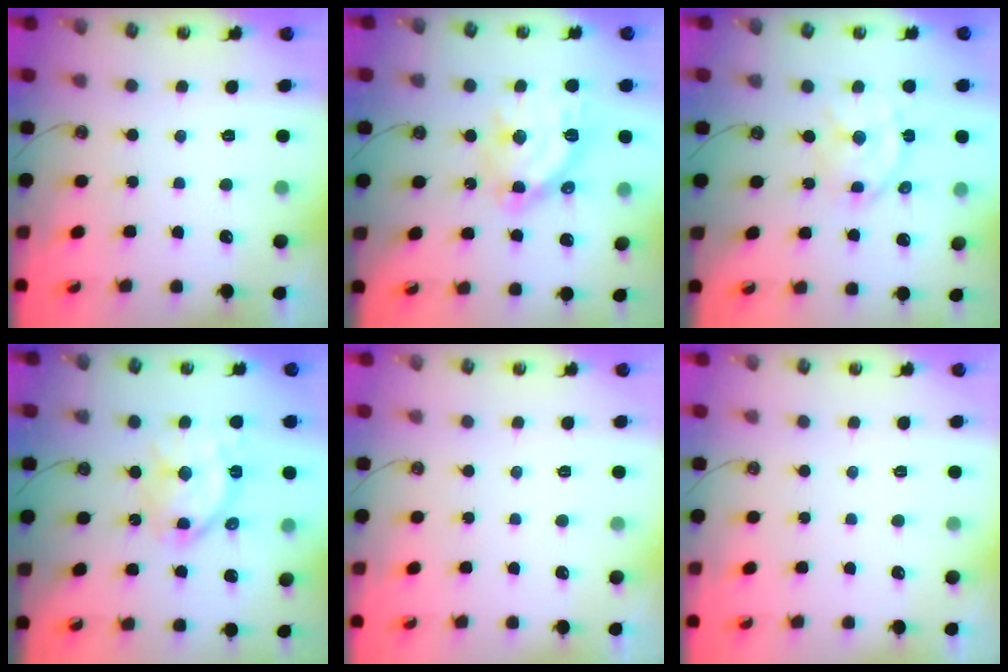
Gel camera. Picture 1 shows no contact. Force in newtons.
{"total": 14.8, "press": 14.7, "slide": 1.5}
{"total": 11.4, "press": 11.4, "slide": 0.7}
{"total": 13.0, "press": 12.9, "slide": 1.2}
{"total": 0.0}
{"total": 0.0}